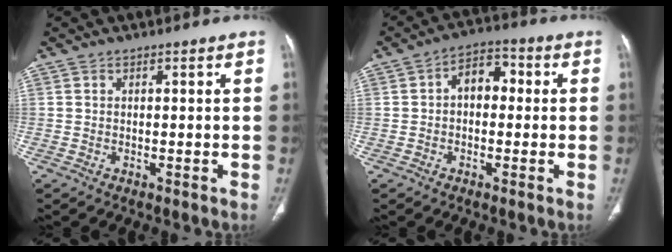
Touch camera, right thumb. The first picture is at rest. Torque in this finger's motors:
{"motor_torque": [1.46, 2.72, 0.50, -0.35, 0.01]}